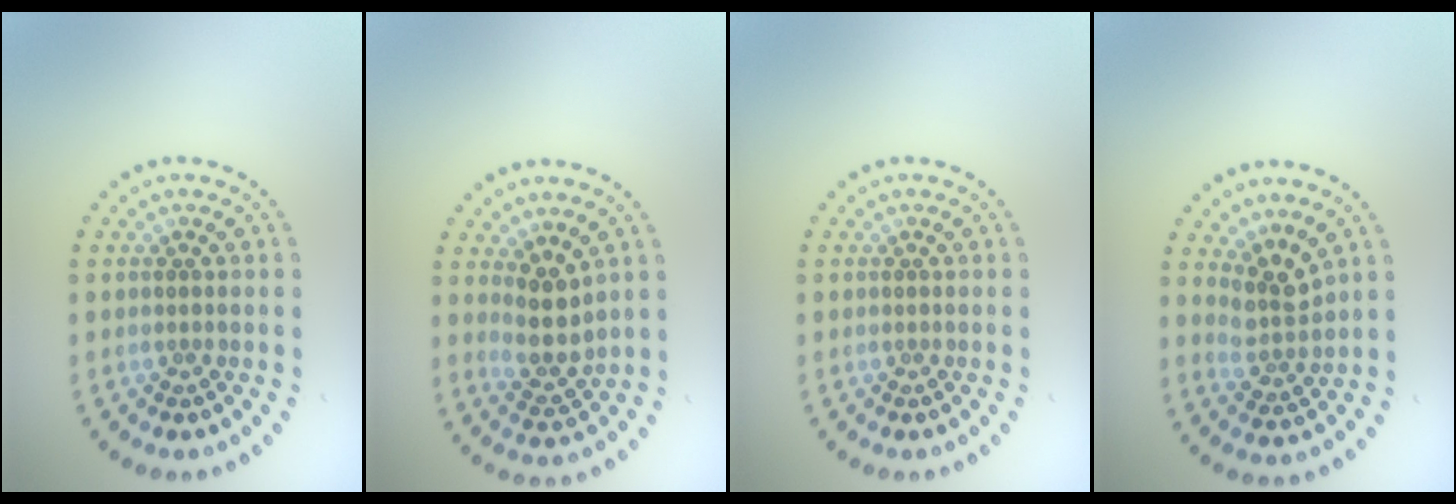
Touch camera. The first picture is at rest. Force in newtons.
{"total": 2.9, "press": 2.4, "slide": 1.6}
{"total": 0.0}
{"total": 2.8, "press": 2.0, "slide": 2.0}